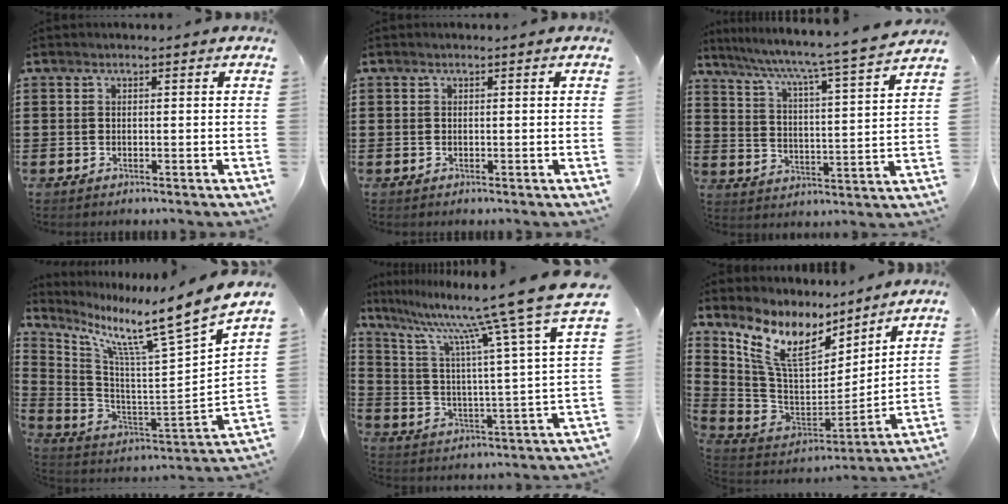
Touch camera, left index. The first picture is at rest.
{"total": 0.0}
{"total": 5.5, "force": [4.7, -1.1, 2.6], "torque": [-0.073, -0.047, 0.067]}
{"total": 9.8, "force": [8.0, -0.5, 5.7], "torque": [-0.124, -0.080, 0.112]}
{"total": 11.3, "force": [9.6, -0.8, 5.8], "torque": [-0.140, -0.073, 0.144]}
{"total": 10.9, "force": [7.8, 4.2, 6.4], "torque": [-0.173, -0.057, 0.138]}